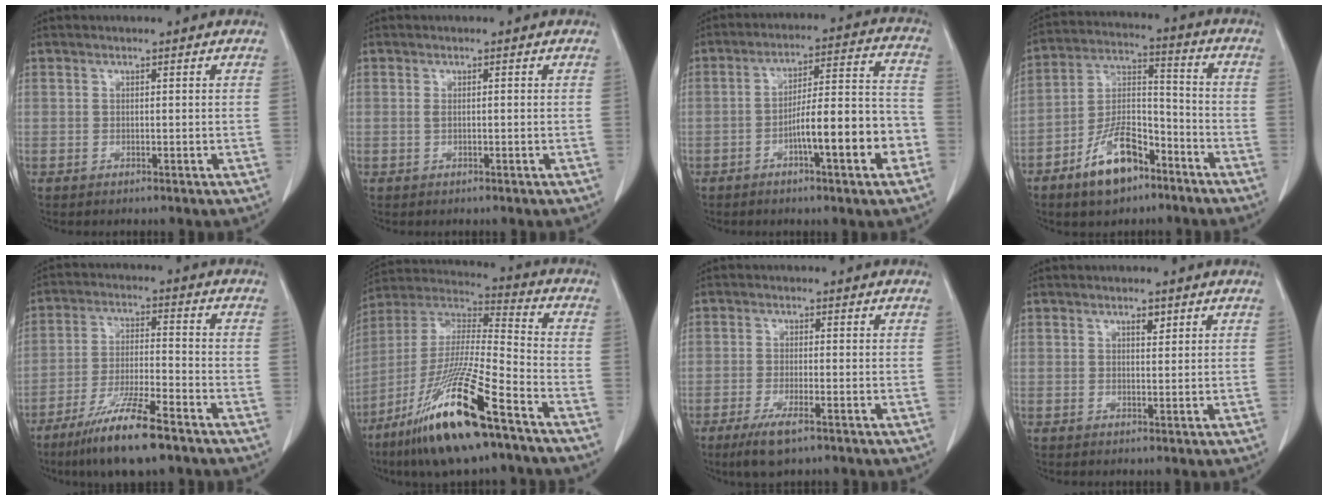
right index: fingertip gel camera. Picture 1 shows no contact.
{"total": 0.8, "force": [0.0, 0.1, 0.8], "torque": [-0.016, 0.001, 0.002]}
{"total": 12.7, "force": [-4.6, 1.6, 11.7], "torque": [-0.175, 0.022, -0.067]}
{"total": 11.5, "force": [-7.1, 5.2, 7.4], "torque": [-0.146, 0.014, -0.127]}
{"total": 11.8, "force": [-8.0, 1.2, 8.5], "torque": [-0.163, -0.027, -0.143]}
{"total": 20.6, "force": [-12.1, 1.7, 16.6], "torque": [-0.351, -0.040, -0.227]}
{"total": 5.1, "force": [-3.2, 0.8, 3.9], "torque": [-0.082, -0.013, -0.056]}
{"total": 1.3, "force": [0.8, 0.5, 0.9], "torque": [-0.014, -0.003, 0.011]}